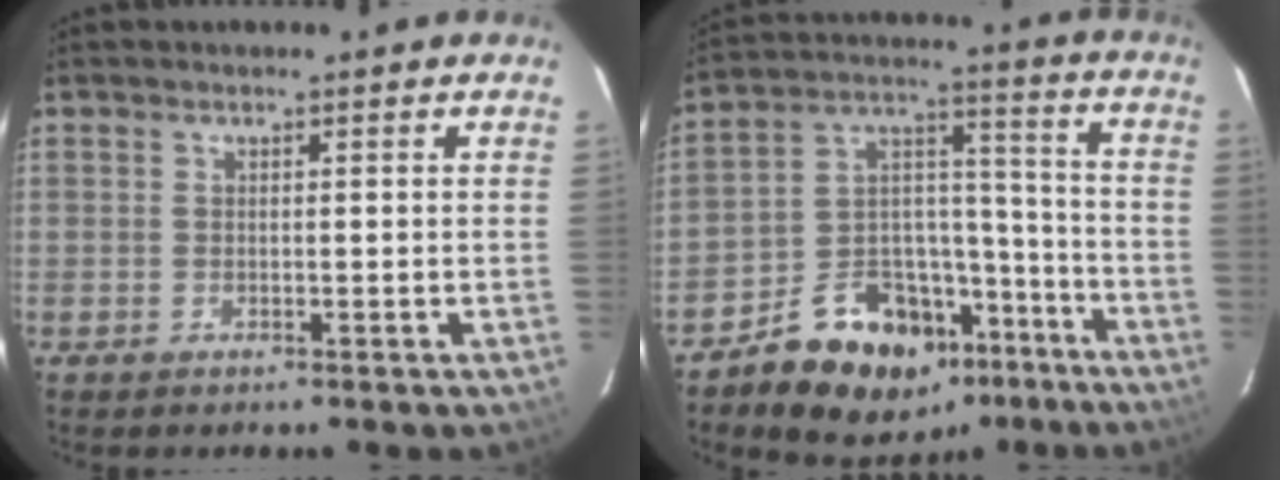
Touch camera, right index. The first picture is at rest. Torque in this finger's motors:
{"motor_torque": [1.06, -1.08, 0.89, 0.07]}